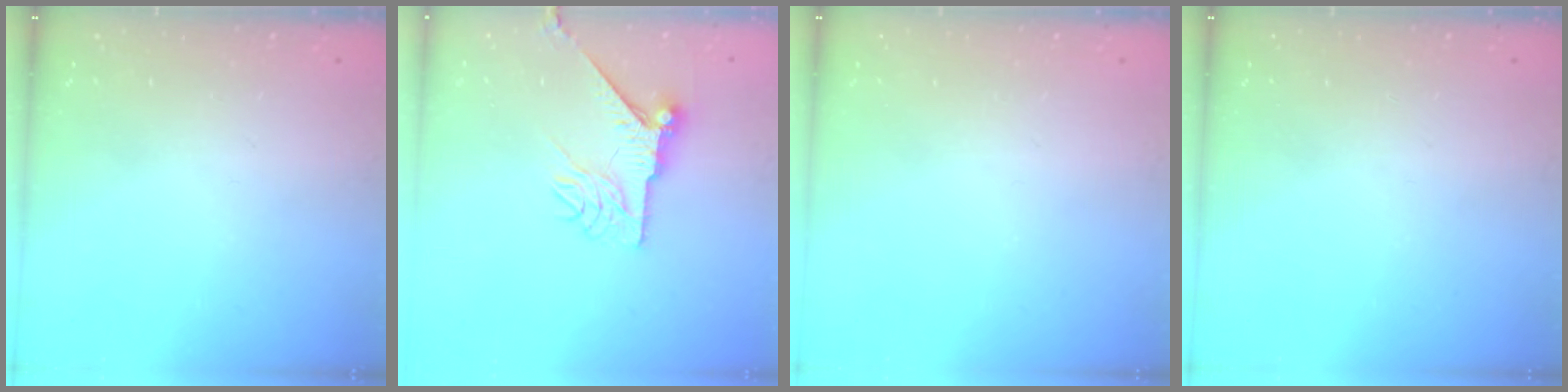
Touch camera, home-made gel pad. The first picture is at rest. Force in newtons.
{"total": 8.7, "press": 8.7, "slide": 0.3}
{"total": 0.0}
{"total": 0.0}